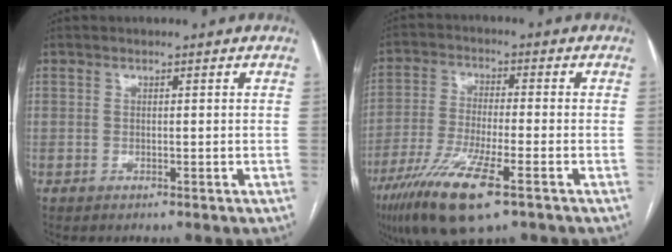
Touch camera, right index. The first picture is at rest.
{"total": 12.6, "force": [-7.1, 1.6, 10.3], "torque": [-0.204, -0.029, -0.126]}